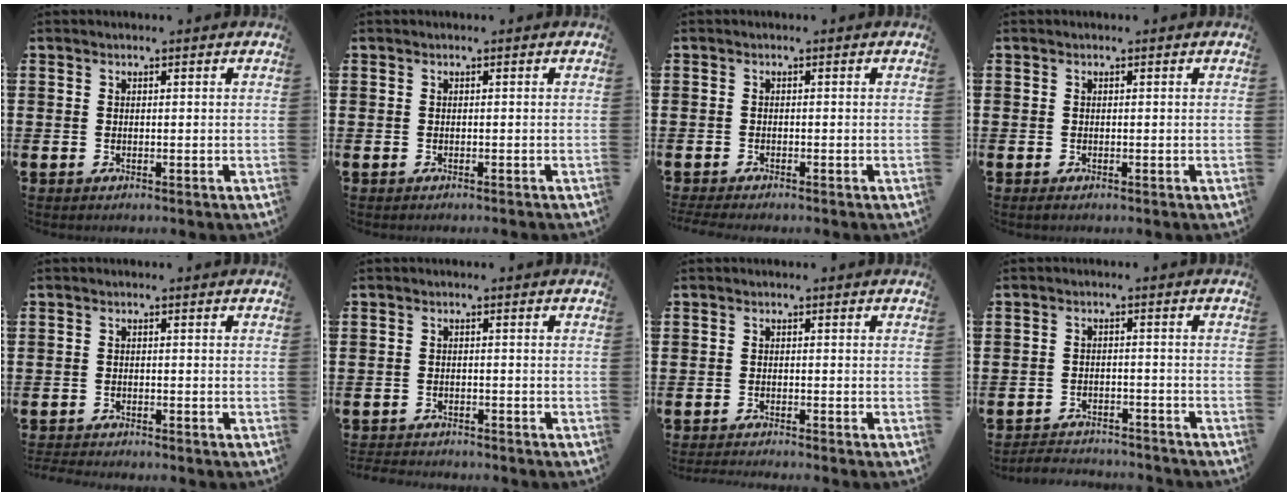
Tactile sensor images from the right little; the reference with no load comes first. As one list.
[{"total": 0.0}, {"total": 0.8, "force": [-0.7, 0.1, 0.4], "torque": [-0.006, -0.001, -0.015]}, {"total": 0.0}, {"total": 1.1, "force": [-1.1, 0.1, 0.0], "torque": [-0.003, 0.000, -0.022]}, {"total": 1.6, "force": [-1.6, 0.1, -0.1], "torque": [-0.002, 0.002, -0.035]}, {"total": 1.0, "force": [-1.0, -0.2, 0.1], "torque": [-0.002, -0.001, -0.020]}, {"total": 2.7, "force": [-2.7, 0.2, -0.2], "torque": [-0.003, 0.002, -0.059]}]